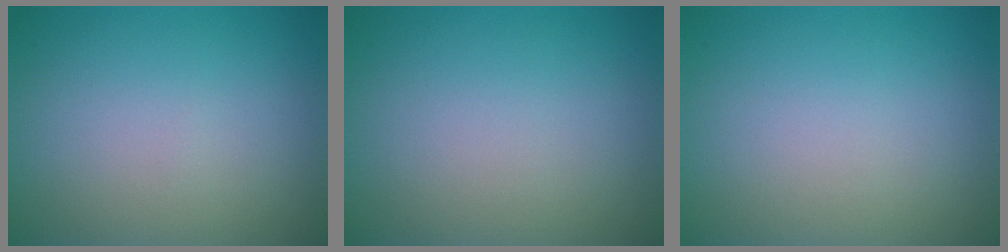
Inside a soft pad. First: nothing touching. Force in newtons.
{"total": 0.0}
{"total": 0.0}